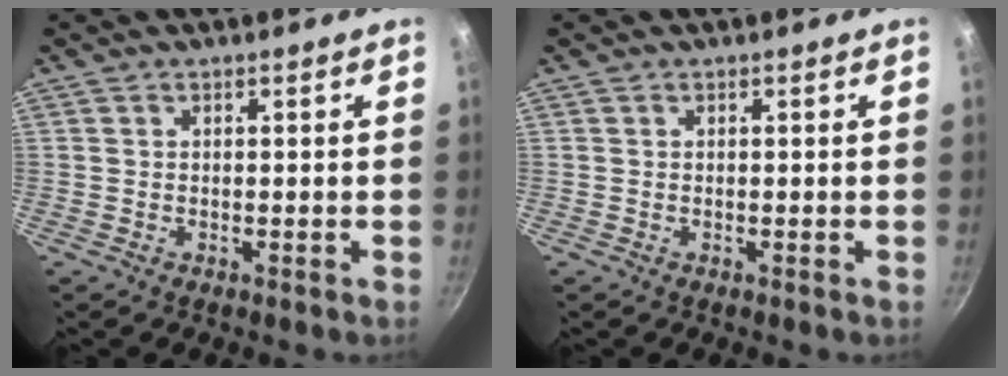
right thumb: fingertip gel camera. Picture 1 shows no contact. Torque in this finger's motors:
{"motor_torque": [0.04, 0.05, 0.02, -0.02, 0.02]}